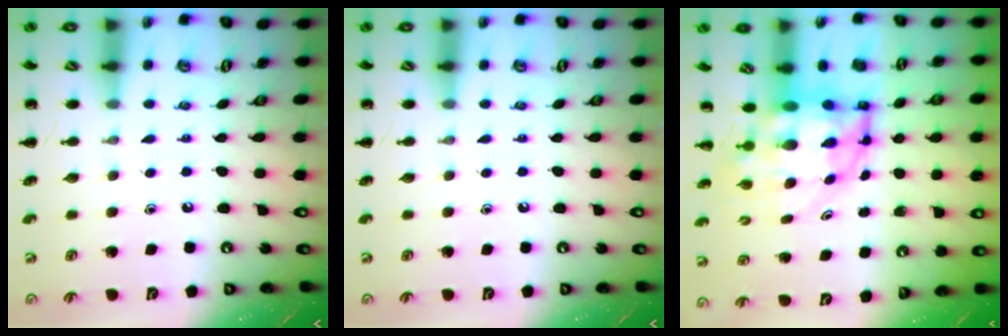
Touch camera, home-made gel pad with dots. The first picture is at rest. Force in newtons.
{"total": 0.0}
{"total": 7.3, "press": 7.0, "slide": 1.9}